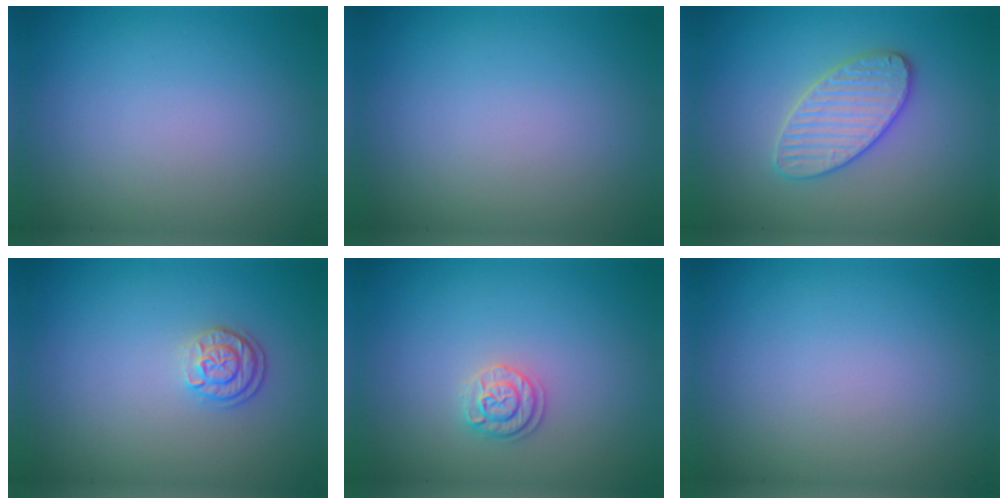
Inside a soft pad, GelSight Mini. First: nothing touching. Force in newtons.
{"total": 0.0}
{"total": 3.5, "press": 3.5, "slide": 0.6}
{"total": 1.8, "press": 1.5, "slide": 0.9}
{"total": 1.7, "press": 1.7, "slide": 0.5}
{"total": 0.0}